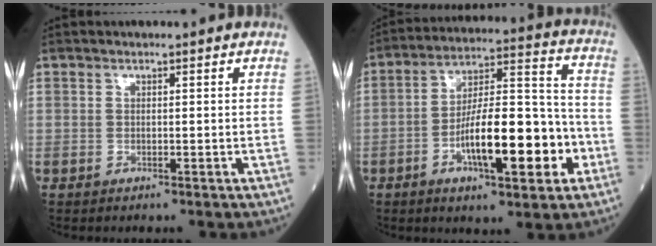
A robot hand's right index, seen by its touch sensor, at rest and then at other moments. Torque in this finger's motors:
{"motor_torque": [1.84, -0.29, 1.05, 0.21]}